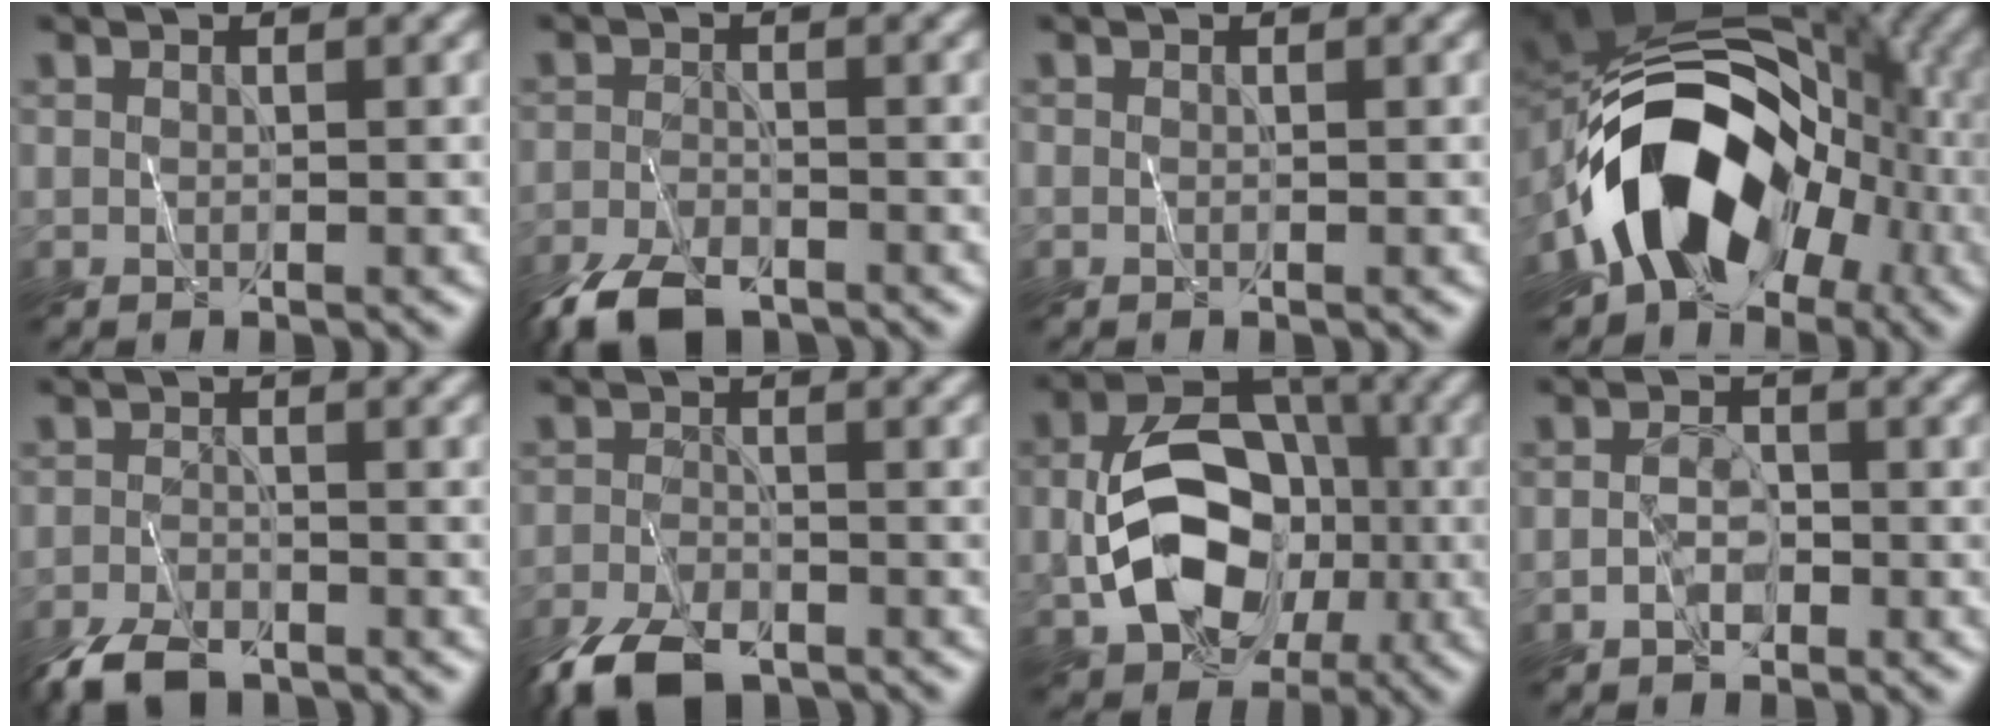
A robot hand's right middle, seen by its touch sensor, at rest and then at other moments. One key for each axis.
{"total": 5.7, "fx": -5.1, "fy": 1.7, "fz": 1.8, "tx": -0.042, "ty": -0.023, "tz": -0.097}
{"total": 0.0}
{"total": 11.1, "fx": -5.9, "fy": 7.5, "fz": 5.8, "tx": -0.077, "ty": 0.002, "tz": -0.112}
{"total": 4.7, "fx": -4.4, "fy": 1.3, "fz": 1.0, "tx": -0.022, "ty": -0.016, "tz": -0.084}
{"total": 6.3, "fx": -5.5, "fy": 2.1, "fz": 2.3, "tx": -0.054, "ty": -0.027, "tz": -0.104}
{"total": 8.9, "fx": -2.8, "fy": 6.3, "fz": 5.6, "tx": -0.096, "ty": 0.001, "tz": -0.045}
{"total": 1.8, "fx": -1.7, "fy": 0.5, "fz": 0.0, "tx": 0.002, "ty": -0.002, "tz": -0.032}